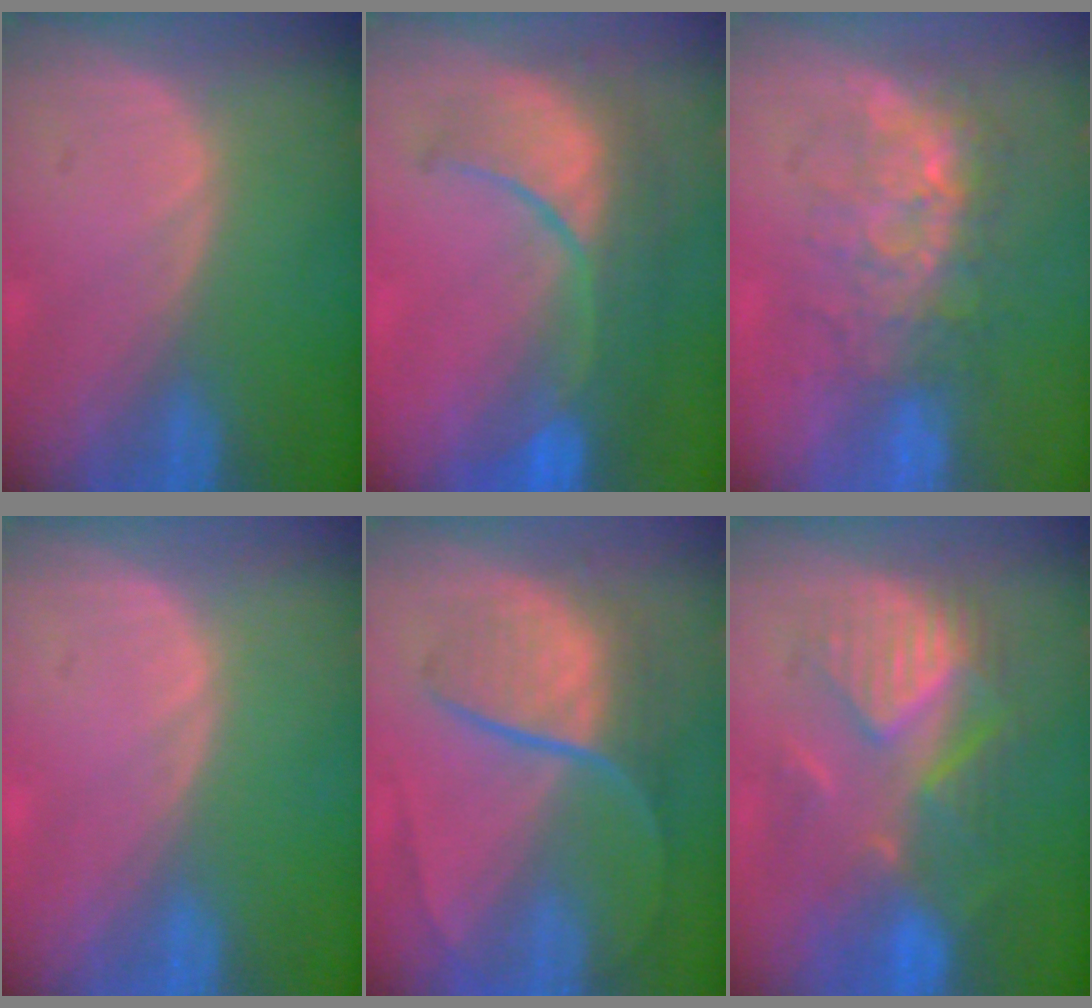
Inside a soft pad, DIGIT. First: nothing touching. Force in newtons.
{"total": 10.0, "press": 9.2, "slide": 4.1}
{"total": 7.6, "press": 7.2, "slide": 2.4}
{"total": 0.0}
{"total": 8.9, "press": 7.5, "slide": 4.9}
{"total": 9.0, "press": 8.9, "slide": 0.9}